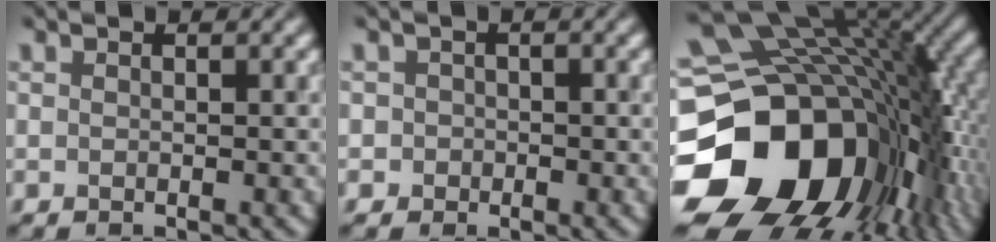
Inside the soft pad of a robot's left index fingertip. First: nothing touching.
{"total": 1.2, "force": [-0.3, 1.2, 0.0], "torque": [0.020, 0.002, -0.010]}
{"total": 19.7, "force": [-3.6, 14.8, 12.6], "torque": [-0.248, -0.039, -0.033]}